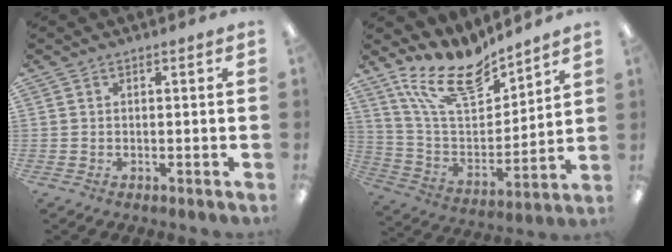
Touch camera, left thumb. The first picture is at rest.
{"total": 17.6, "force": [13.2, 6.9, 9.4], "torque": [-0.189, -0.072, 0.237]}